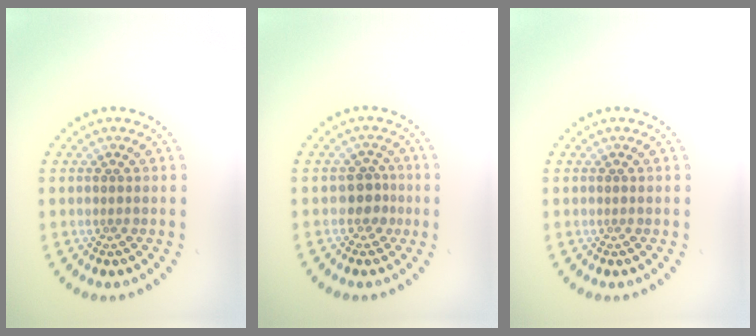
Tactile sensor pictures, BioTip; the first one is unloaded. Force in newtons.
{"total": 2.0, "press": 1.6, "slide": 1.2}
{"total": 0.0}